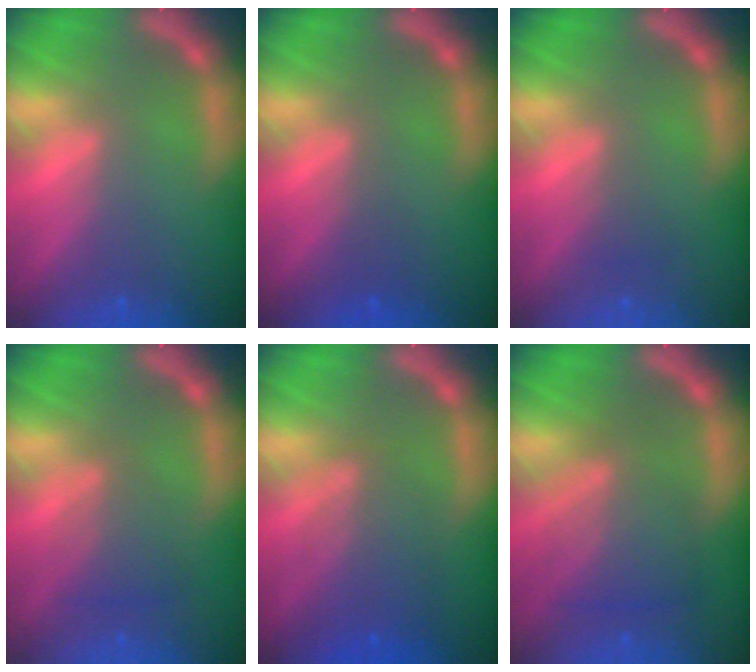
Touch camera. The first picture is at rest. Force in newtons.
{"total": 1.0}
{"total": 1.0}
{"total": 3.0}
{"total": 5.1}
{"total": 6.0}